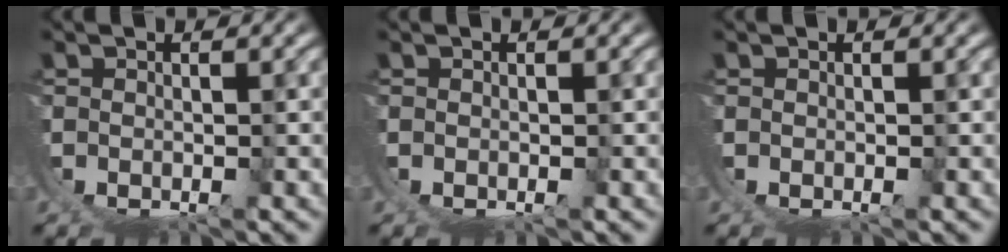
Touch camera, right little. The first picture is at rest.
{"total": 0.0}
{"total": 0.0}